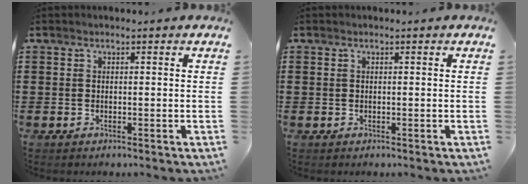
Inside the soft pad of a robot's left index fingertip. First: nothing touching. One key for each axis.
{"total": 0.0}